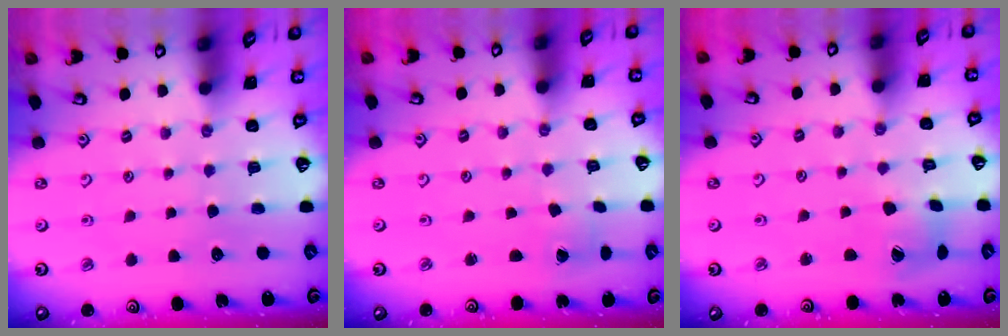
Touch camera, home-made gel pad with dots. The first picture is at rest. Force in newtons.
{"total": 1.5, "press": 1.5, "slide": 0.1}
{"total": 6.1, "press": 6.1, "slide": 0.7}